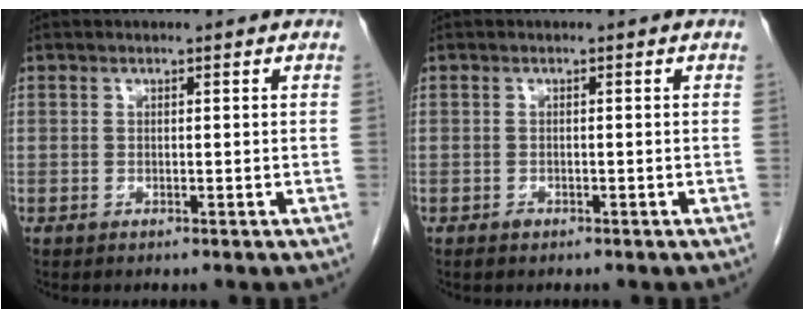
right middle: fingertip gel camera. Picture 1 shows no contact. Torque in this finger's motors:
{"motor_torque": [0.53, -0.16, 0.01, 0.00]}